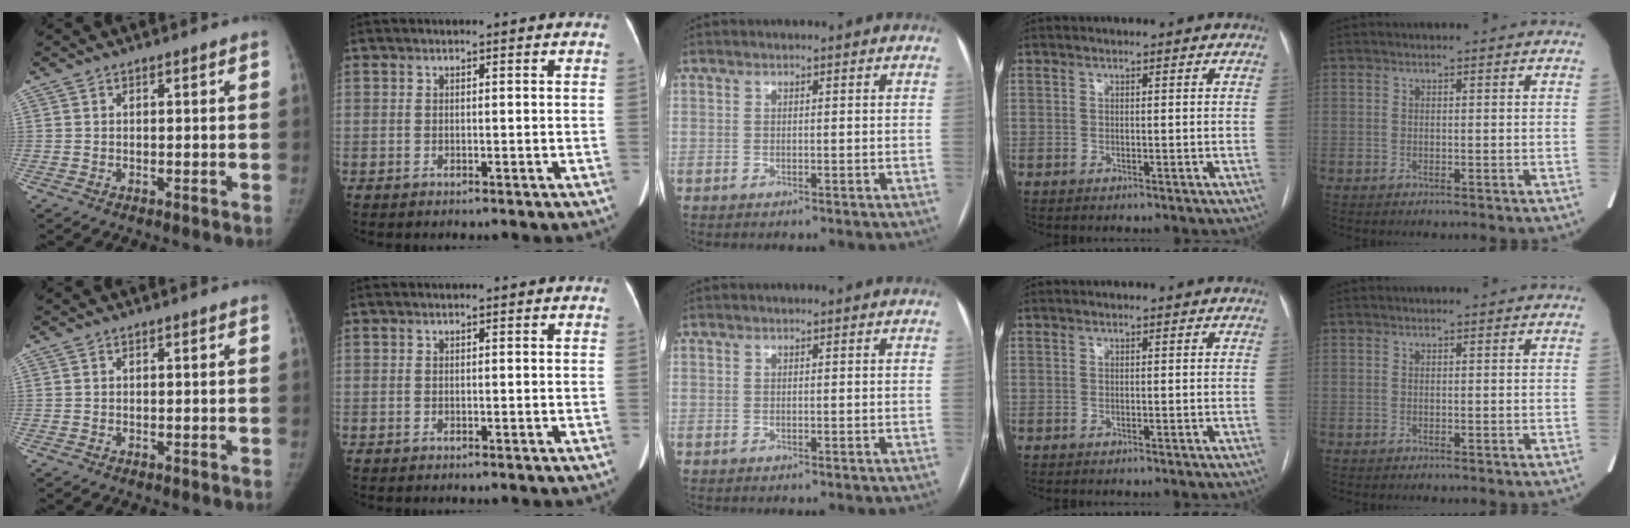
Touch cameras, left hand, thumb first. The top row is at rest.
{}